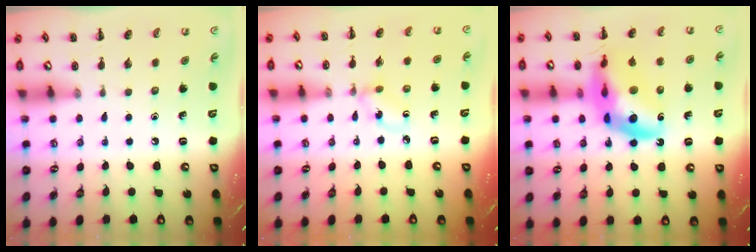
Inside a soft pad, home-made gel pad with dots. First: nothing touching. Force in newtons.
{"total": 1.8, "press": 1.7, "slide": 0.6}
{"total": 18.9, "press": 18.3, "slide": 4.4}